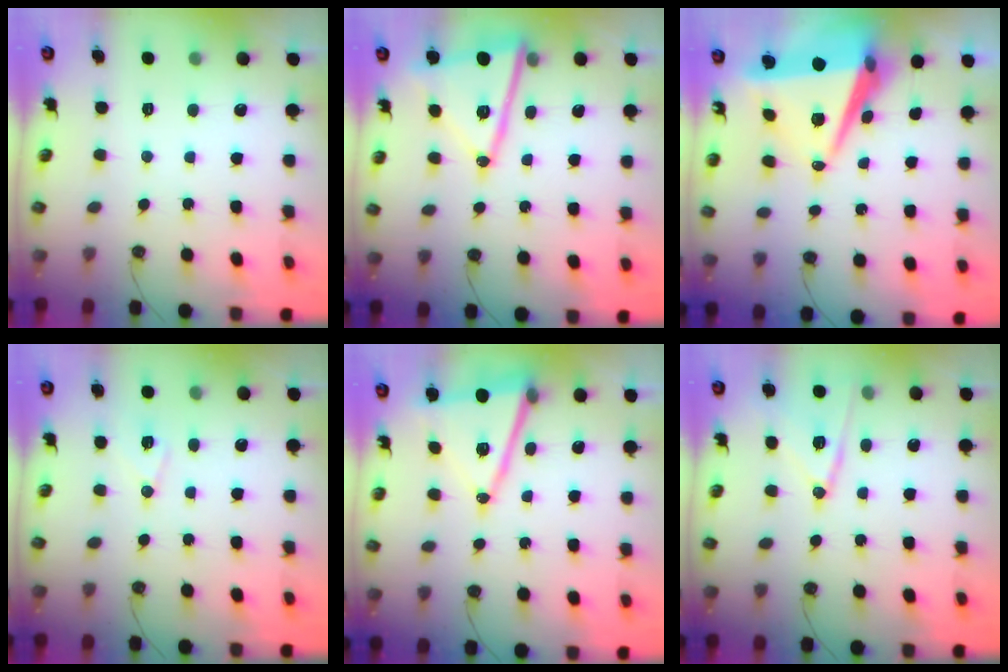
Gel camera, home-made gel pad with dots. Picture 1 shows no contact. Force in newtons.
{"total": 15.6, "press": 15.5, "slide": 1.7}
{"total": 11.2, "press": 10.5, "slide": 4.0}
{"total": 7.2, "press": 7.1, "slide": 0.8}
{"total": 14.3, "press": 13.8, "slide": 3.7}
{"total": 12.3, "press": 12.0, "slide": 2.9}